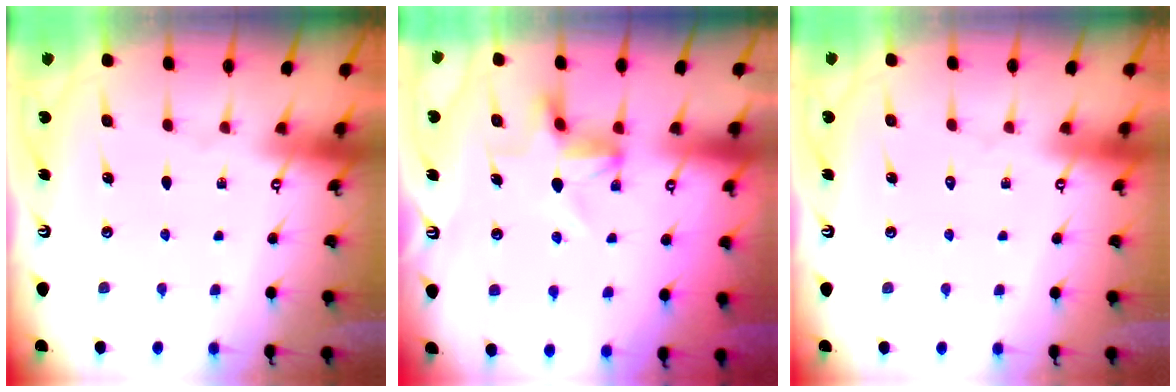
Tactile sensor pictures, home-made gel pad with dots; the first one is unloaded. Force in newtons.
{"total": 4.2, "press": 4.2, "slide": 0.6}
{"total": 1.5, "press": 1.5, "slide": 0.1}